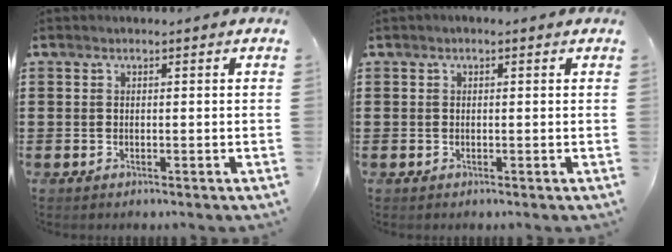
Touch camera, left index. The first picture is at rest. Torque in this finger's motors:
{"motor_torque": [1.21, -0.92, -0.50, -0.16]}